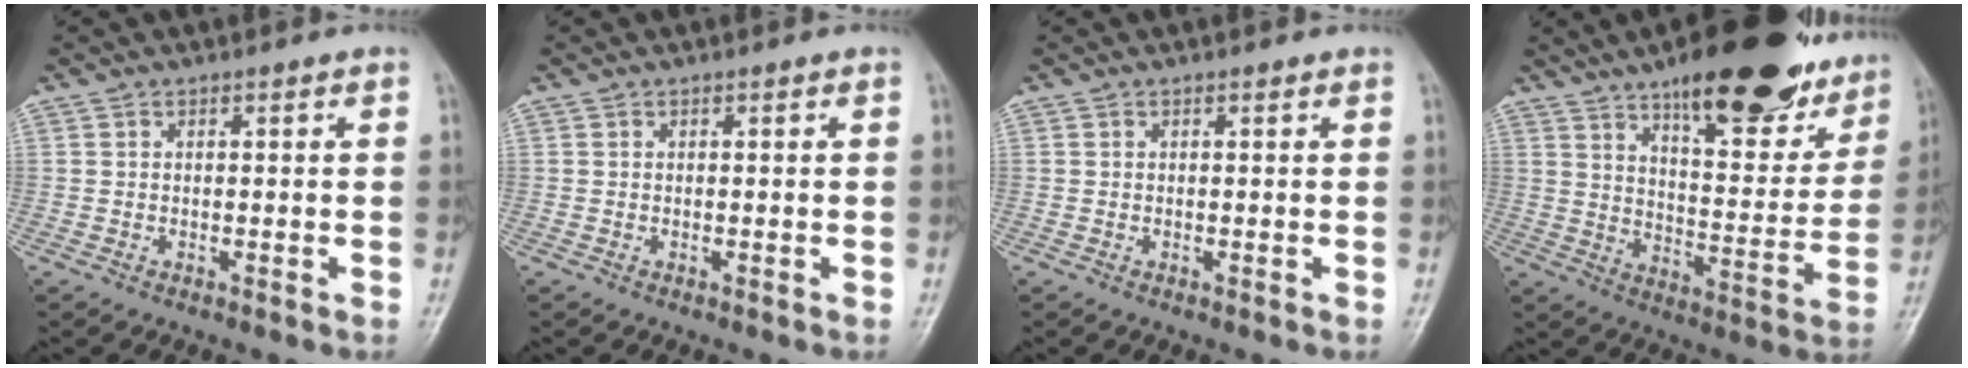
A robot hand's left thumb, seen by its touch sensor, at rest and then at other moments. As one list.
[{"total": 0.0}, {"total": 0.0}, {"total": 24.8, "force": [16.5, 8.6, 16.3], "torque": [-0.180, -0.062, 0.237]}]